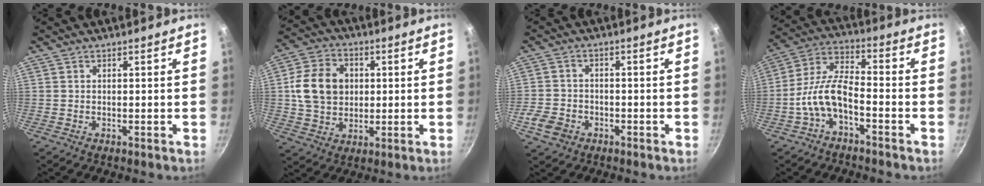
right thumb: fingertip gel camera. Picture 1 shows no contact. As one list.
[{"total": 12.9, "force": [1.7, 10.2, 7.6], "torque": [-0.112, 0.006, 0.026]}, {"total": 5.7, "force": [-2.7, 4.3, 2.6], "torque": [-0.052, 0.024, -0.050]}, {"total": 9.3, "force": [-4.1, 4.1, 7.3], "torque": [-0.148, 0.044, -0.086]}]